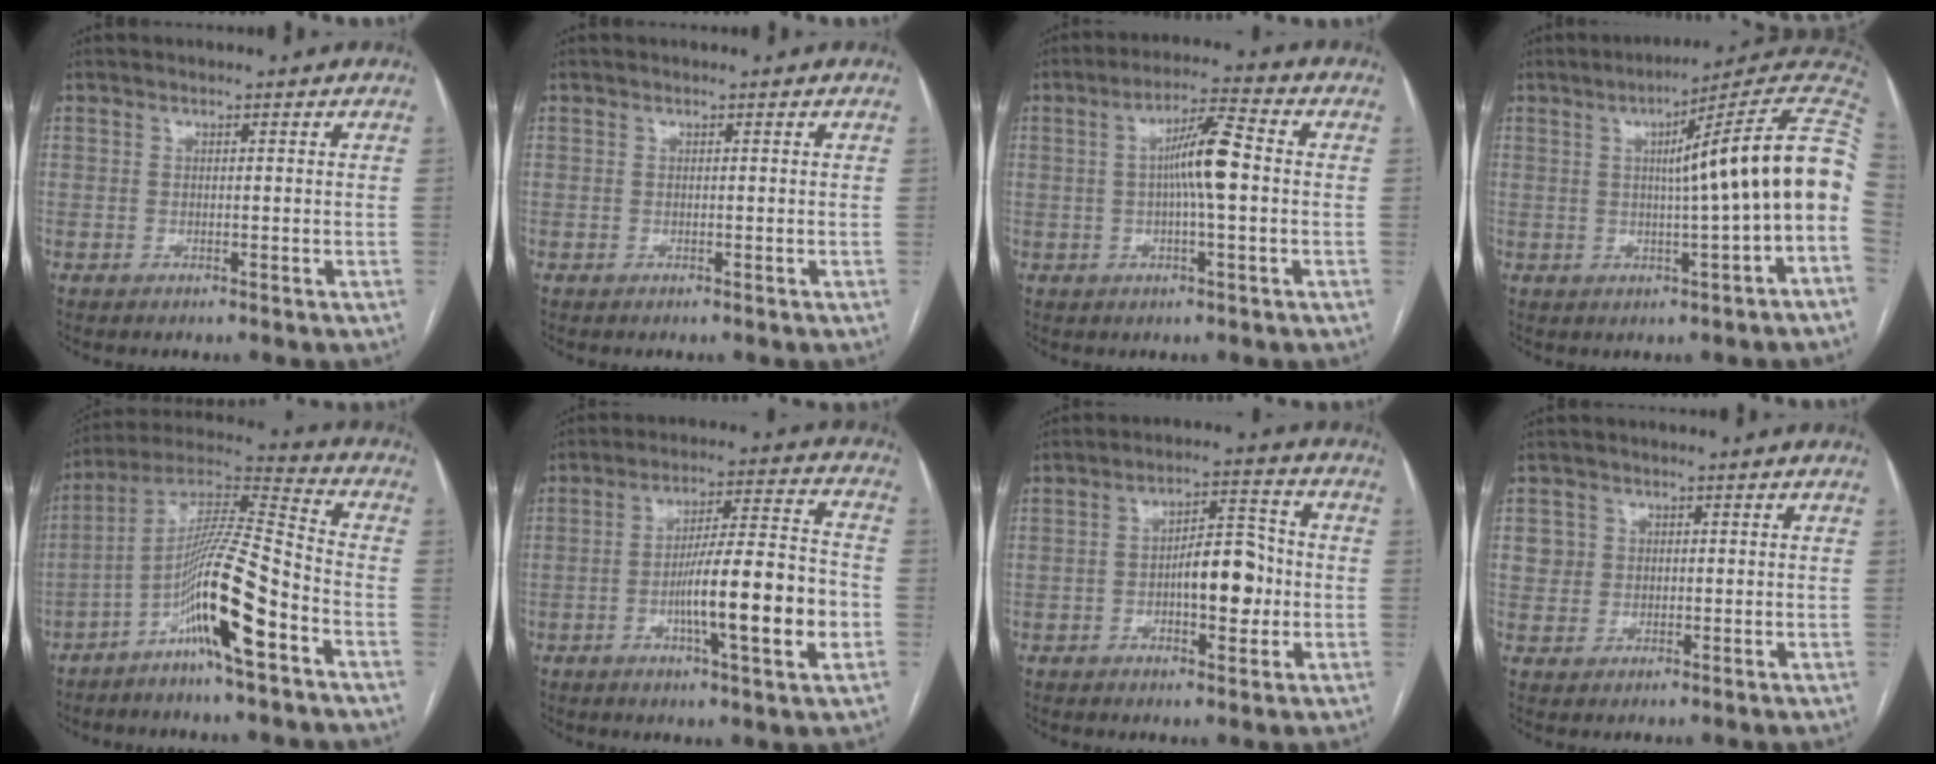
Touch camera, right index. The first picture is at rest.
{"total": 0.0}
{"total": 7.9, "force": [0.2, 0.7, 7.9], "torque": [-0.141, 0.014, -0.003]}
{"total": 15.0, "force": [0.7, -0.9, 15.0], "torque": [-0.196, 0.029, 0.002]}
{"total": 14.4, "force": [-6.5, 0.5, 12.8], "torque": [-0.243, 0.003, -0.123]}
{"total": 14.8, "force": [-3.8, 1.0, 14.2], "torque": [-0.232, 0.006, -0.060]}
{"total": 8.7, "force": [-1.5, 3.3, 7.9], "torque": [-0.124, 0.020, -0.020]}
{"total": 2.7, "force": [0.6, 2.7, 0.1], "torque": [0.009, 0.007, 0.010]}